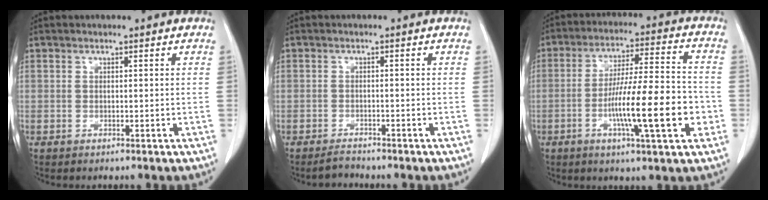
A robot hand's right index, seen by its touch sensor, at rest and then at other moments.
{"total": 1.7, "force": [-1.7, 0.3, 0.1], "torque": [-0.004, -0.004, -0.026]}
{"total": 15.0, "force": [-4.2, 1.5, 14.4], "torque": [-0.243, 0.001, -0.068]}